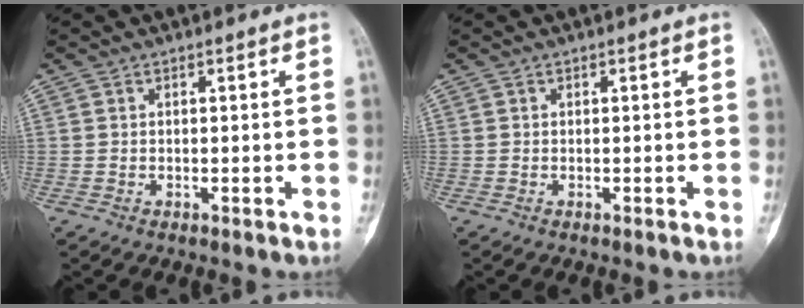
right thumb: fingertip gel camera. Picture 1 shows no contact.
{"total": 0.0}